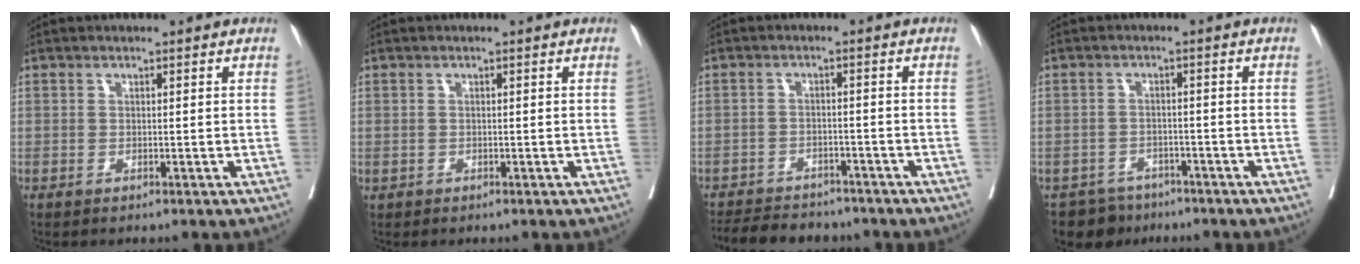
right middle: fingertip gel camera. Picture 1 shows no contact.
{"total": 2.6, "force": [1.0, -1.8, -1.6], "torque": [0.036, 0.004, 0.013]}
{"total": 9.9, "force": [-8.9, 3.4, 2.7], "torque": [-0.047, -0.002, -0.120]}
{"total": 5.0, "force": [-4.2, 2.8, -0.3], "torque": [0.014, 0.004, -0.067]}